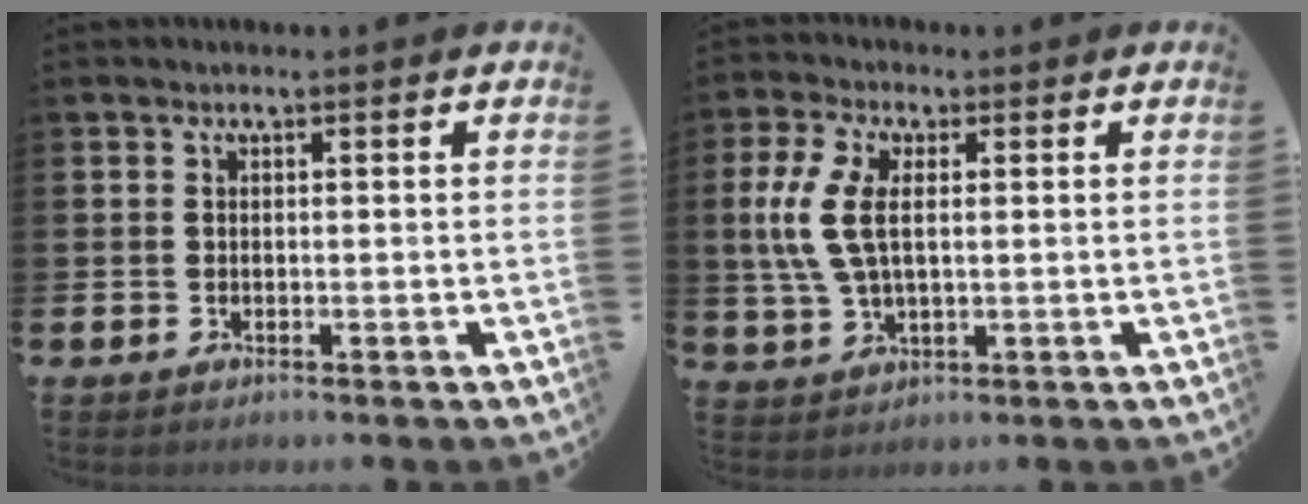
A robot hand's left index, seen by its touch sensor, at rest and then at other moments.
{"total": 7.3, "force": [1.8, 3.6, 6.0], "torque": [-0.151, 0.007, 0.028]}